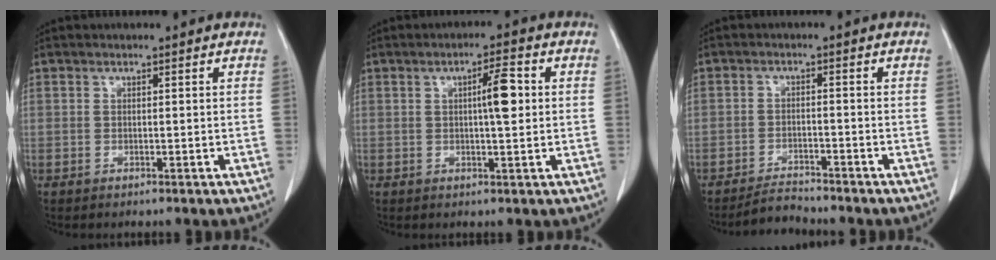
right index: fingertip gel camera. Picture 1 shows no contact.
{"total": 4.8, "force": [0.6, 0.6, 4.7], "torque": [-0.075, 0.005, 0.008]}
{"total": 3.0, "force": [-3.0, 0.1, -0.1], "torque": [0.001, -0.014, -0.052]}